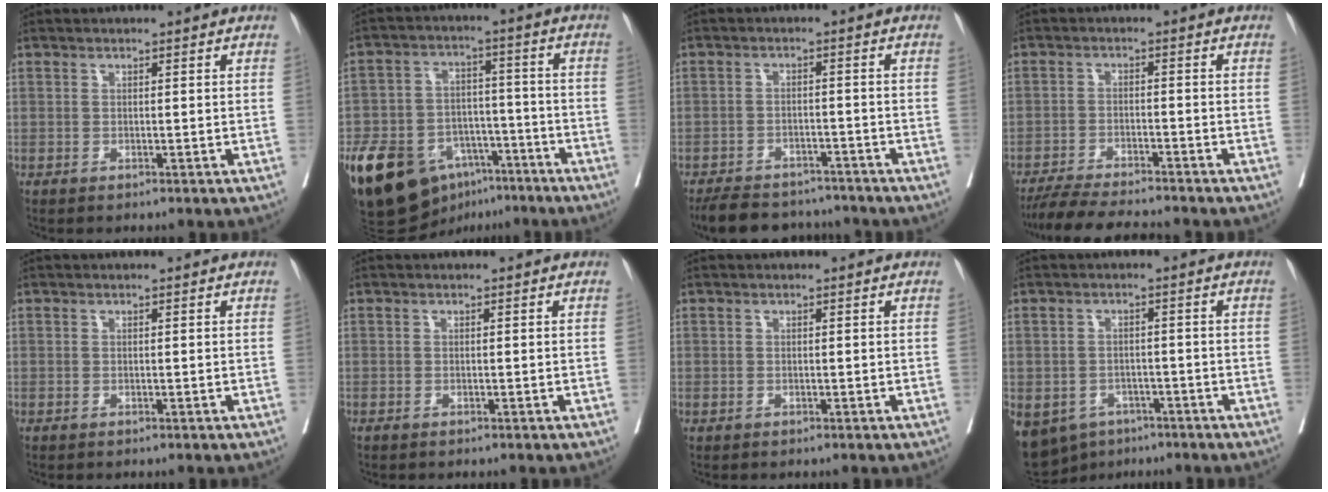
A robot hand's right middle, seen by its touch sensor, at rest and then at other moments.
{"total": 16.8, "force": [-10.2, 10.0, 9.0], "torque": [-0.159, 0.021, -0.165]}
{"total": 10.8, "force": [-9.8, 3.5, 3.1], "torque": [-0.050, 0.005, -0.135]}
{"total": 9.4, "force": [-8.6, 0.4, 3.7], "torque": [-0.055, -0.015, -0.140]}
{"total": 0.0}
{"total": 0.0}
{"total": 0.0}
{"total": 14.7, "force": [-8.0, 11.1, 5.4], "torque": [-0.159, -0.004, -0.103]}